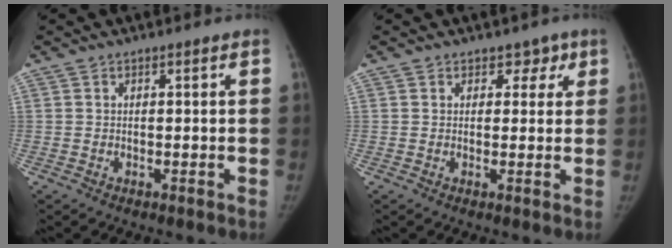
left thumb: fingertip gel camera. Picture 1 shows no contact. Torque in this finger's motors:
{"motor_torque": [-0.41, -0.22, -0.20, -0.04, -0.02]}